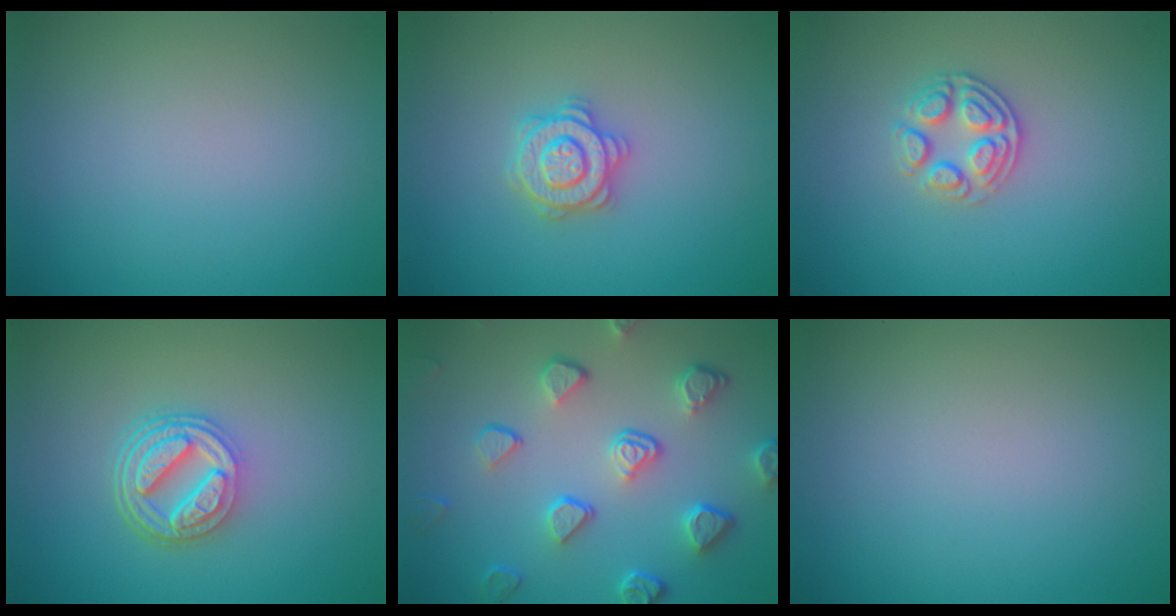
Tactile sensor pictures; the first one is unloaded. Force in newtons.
{"total": 3.3, "press": 3.3, "slide": 0.5}
{"total": 2.7, "press": 2.5, "slide": 0.9}
{"total": 5.0, "press": 3.8, "slide": 3.2}
{"total": 5.3, "press": 4.1, "slide": 3.3}
{"total": 0.0}